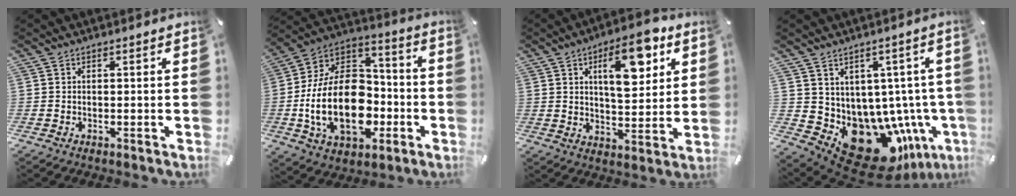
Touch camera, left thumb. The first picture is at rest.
{"total": 24.6, "force": [-6.0, 16.3, 17.4], "torque": [-0.349, 0.013, -0.093]}
{"total": 14.1, "force": [6.2, 6.6, 10.9], "torque": [-0.155, -0.017, 0.100]}
{"total": 15.9, "force": [-5.7, 11.2, 9.6], "torque": [-0.126, -0.019, -0.065]}